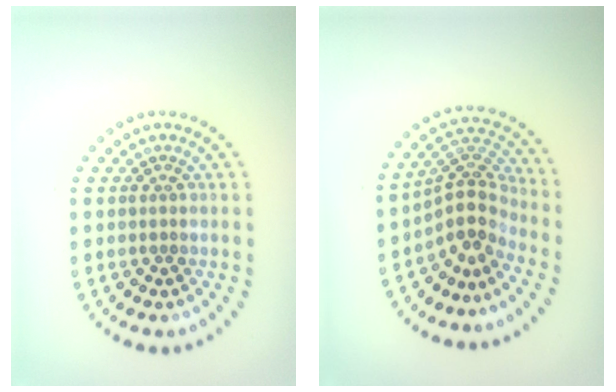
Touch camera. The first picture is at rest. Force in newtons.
{"total": 3.9, "press": 2.8, "slide": 2.8}